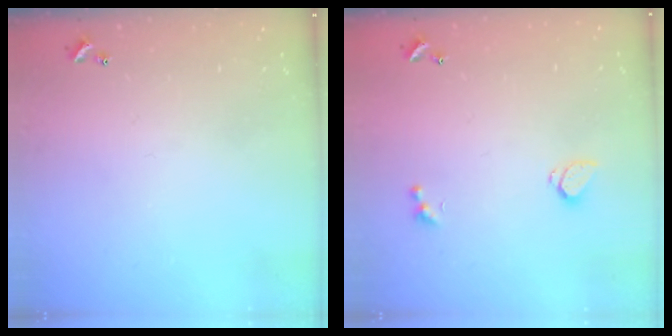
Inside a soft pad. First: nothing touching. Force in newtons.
{"total": 0.8, "press": 0.6, "slide": 0.4}